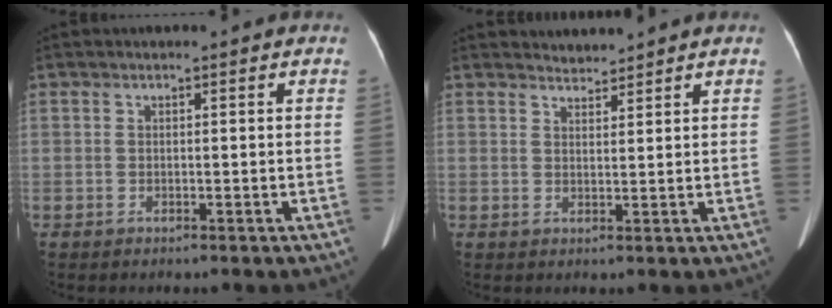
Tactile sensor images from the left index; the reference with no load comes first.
{"total": 2.0, "force": [2.0, 0.1, -0.4], "torque": [-0.002, 0.007, 0.040]}